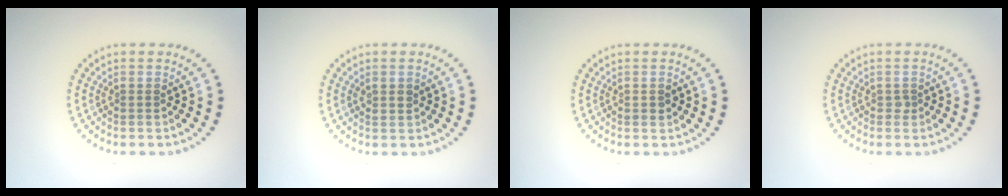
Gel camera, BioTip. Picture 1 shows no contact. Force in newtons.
{"total": 1.0, "press": 1.0, "slide": 0.4}
{"total": 0.9, "press": 0.8, "slide": 0.1}
{"total": 0.6, "press": 0.5, "slide": 0.3}